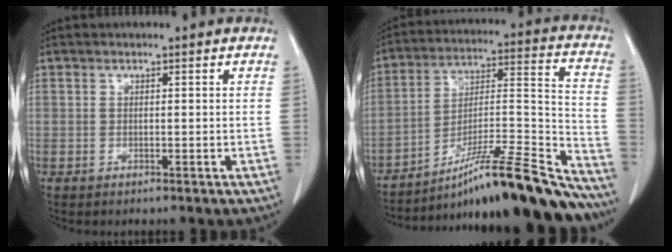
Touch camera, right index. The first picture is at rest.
{"total": 23.2, "force": [-19.8, 0.8, 12.0], "torque": [-0.144, 0.019, -0.317]}